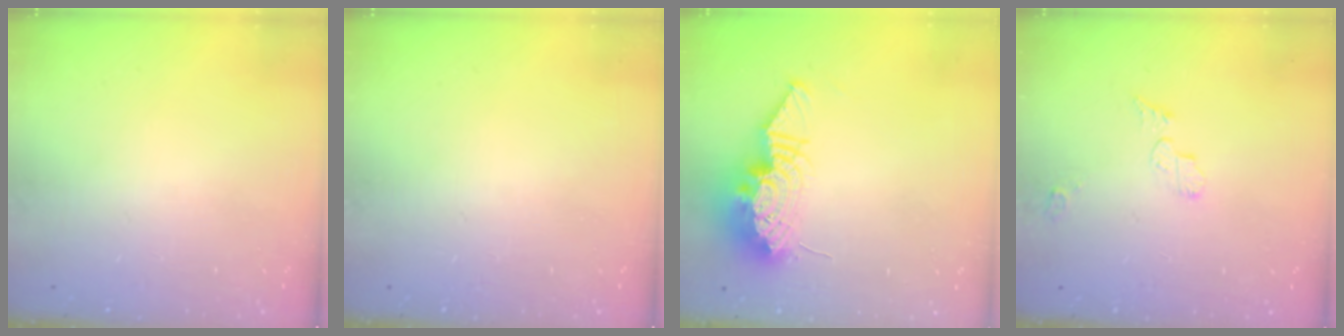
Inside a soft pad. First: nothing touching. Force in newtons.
{"total": 0.0}
{"total": 12.6, "press": 12.6, "slide": 1.1}
{"total": 4.8, "press": 4.8, "slide": 0.5}